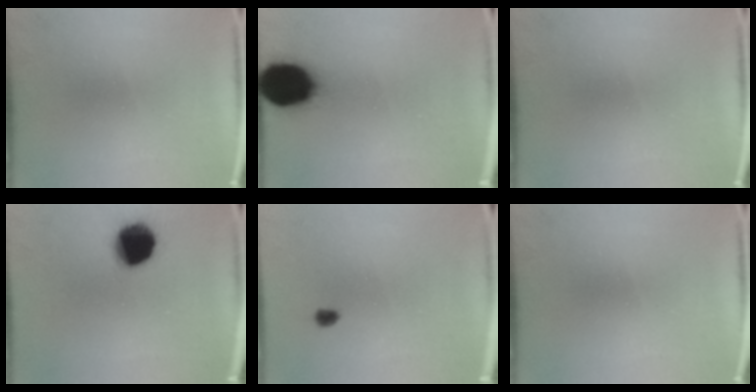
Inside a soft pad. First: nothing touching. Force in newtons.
{"total": 17.2}
{"total": 0.0}
{"total": 13.6}
{"total": 1.7}
{"total": 0.0}